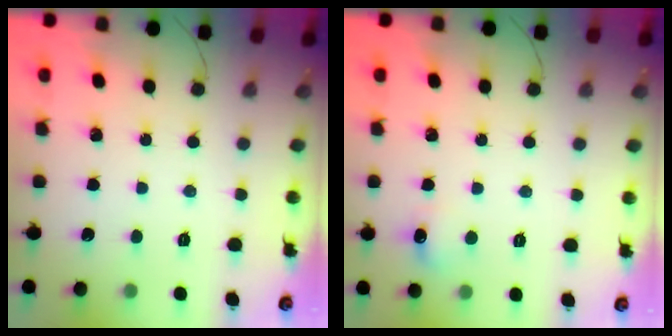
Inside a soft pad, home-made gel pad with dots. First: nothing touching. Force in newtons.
{"total": 6.6, "press": 6.3, "slide": 1.7}